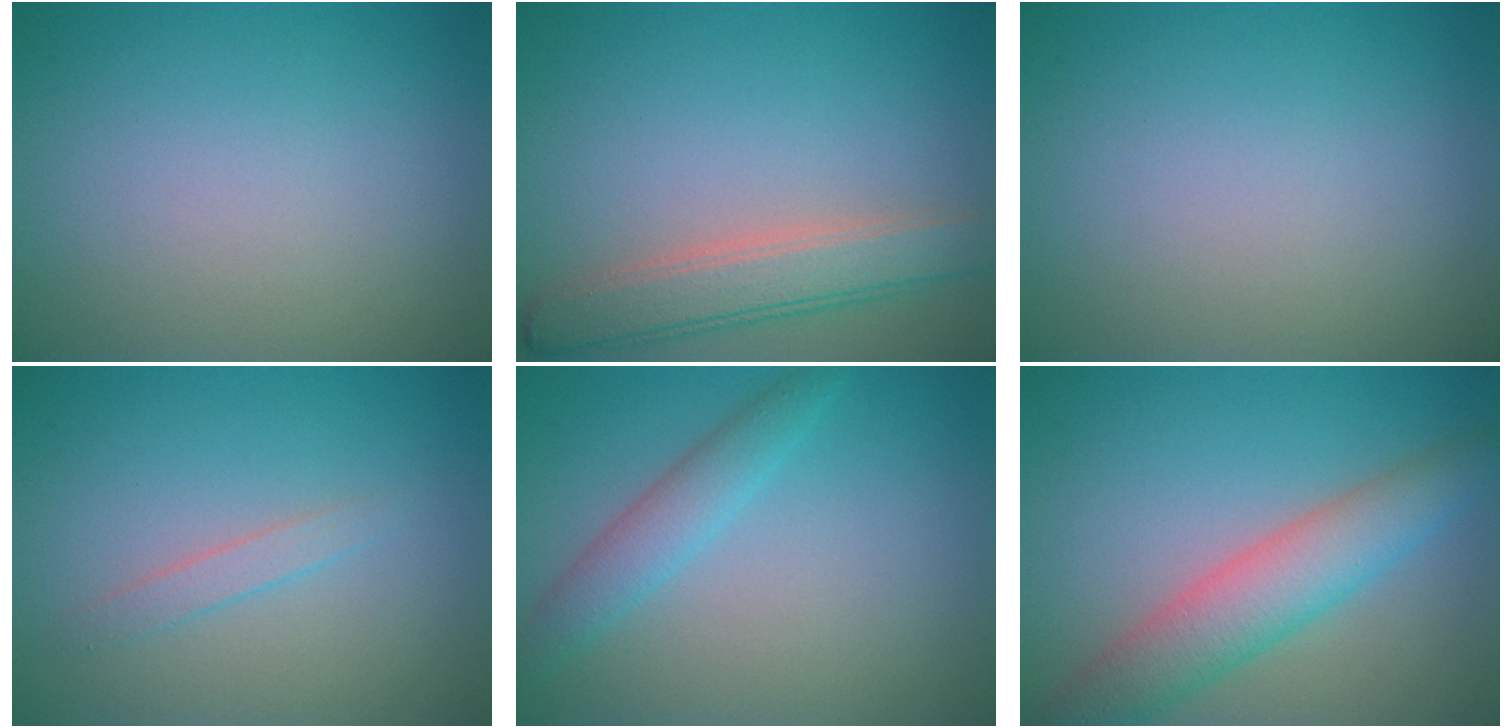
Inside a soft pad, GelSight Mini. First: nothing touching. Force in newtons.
{"total": 4.2, "press": 4.2, "slide": 0.2}
{"total": 0.0}
{"total": 1.1, "press": 1.1, "slide": 0.1}
{"total": 2.6, "press": 2.6, "slide": 0.0}
{"total": 5.4, "press": 5.4, "slide": 0.2}